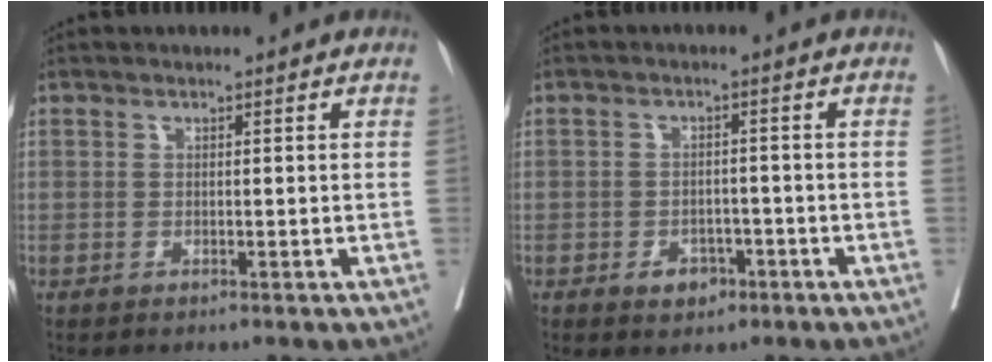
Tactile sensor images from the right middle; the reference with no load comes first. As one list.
[{"total": 3.3, "force": [-1.7, 2.3, 1.6], "torque": [-0.016, 0.007, -0.018]}]